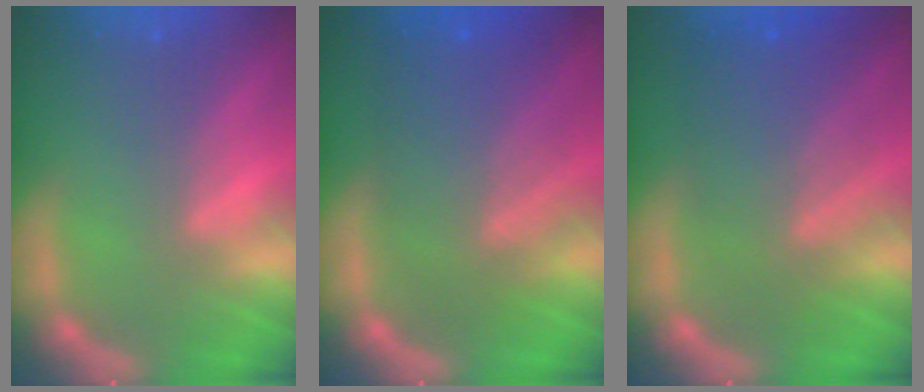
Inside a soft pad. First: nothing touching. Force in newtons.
{"total": 8.6}
{"total": 7.5}